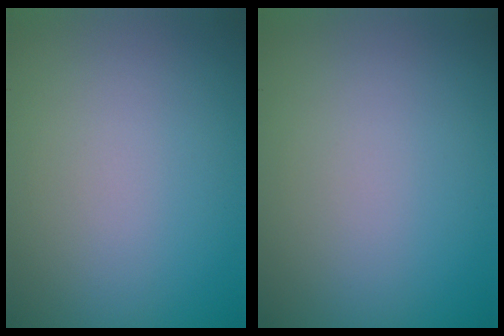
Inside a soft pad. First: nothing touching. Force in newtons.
{"total": 0.0}